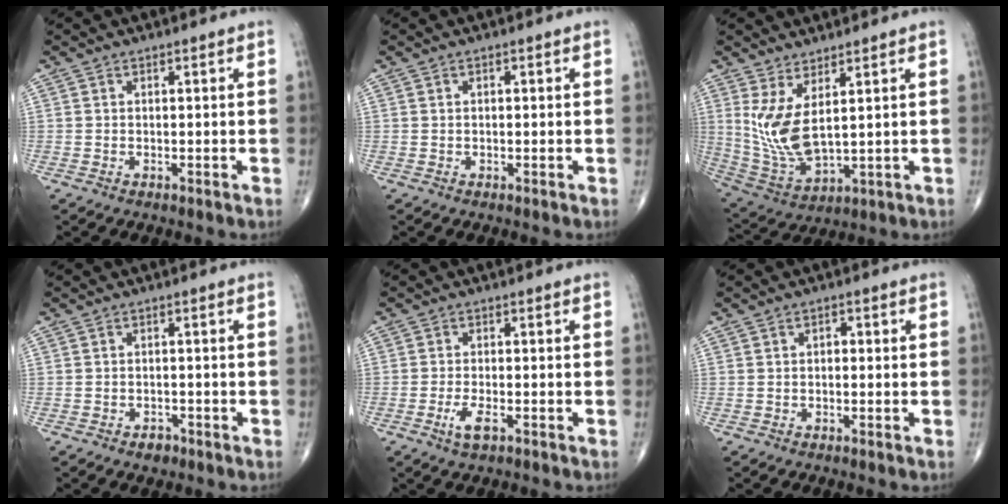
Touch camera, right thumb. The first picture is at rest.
{"total": 0.0}
{"total": 10.3, "force": [3.1, 3.9, 9.0], "torque": [-0.195, -0.034, 0.078]}
{"total": 1.9, "force": [-1.3, 1.3, 0.7], "torque": [-0.010, 0.005, -0.016]}
{"total": 3.4, "force": [-1.6, 1.2, 2.7], "torque": [-0.058, 0.002, -0.030]}
{"total": 1.1, "force": [0.0, 0.8, 0.8], "torque": [-0.005, 0.006, -0.005]}